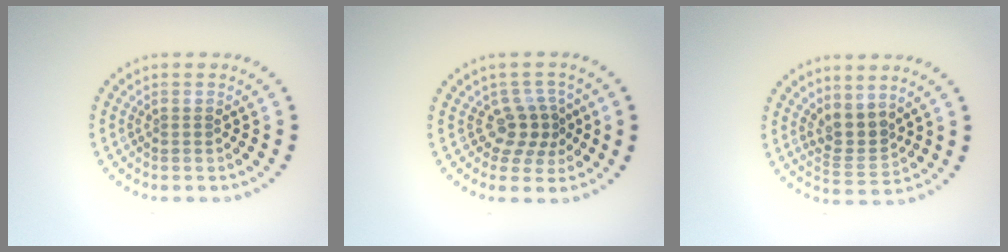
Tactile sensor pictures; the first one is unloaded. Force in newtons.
{"total": 2.9, "press": 2.3, "slide": 1.9}
{"total": 2.7, "press": 2.2, "slide": 1.7}